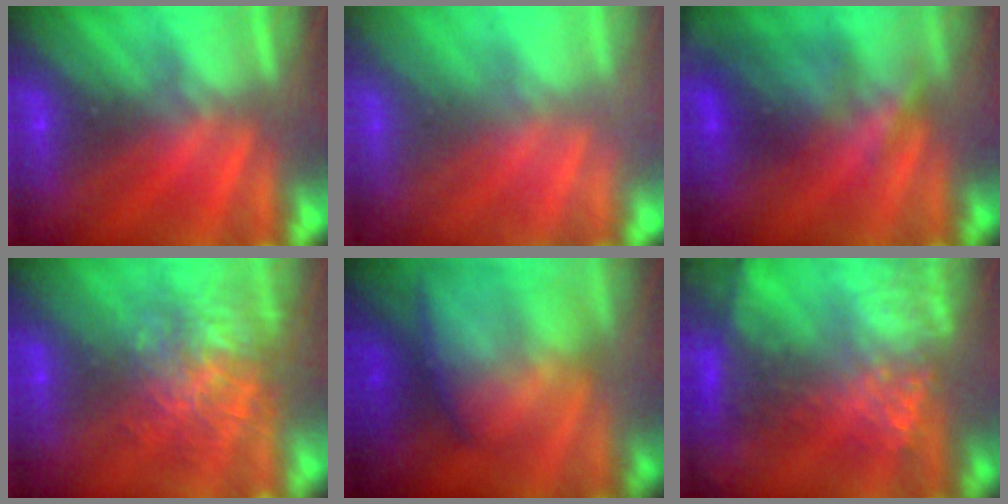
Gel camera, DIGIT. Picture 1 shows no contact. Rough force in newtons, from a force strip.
{"total": 2.3}
{"total": 3.5}
{"total": 7.7}
{"total": 8.3}
{"total": 8.5}